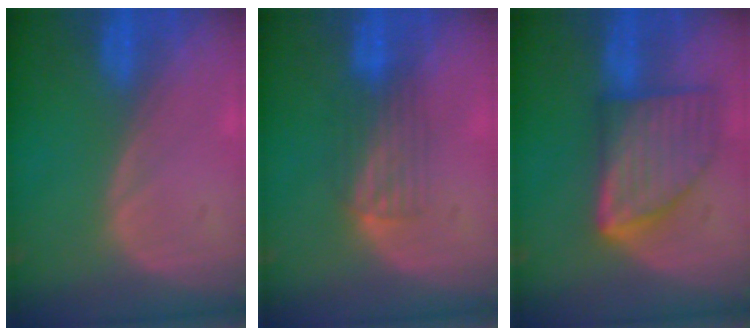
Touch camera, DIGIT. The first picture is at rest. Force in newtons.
{"total": 4.0, "press": 3.8, "slide": 1.1}
{"total": 9.0, "press": 9.0, "slide": 0.6}